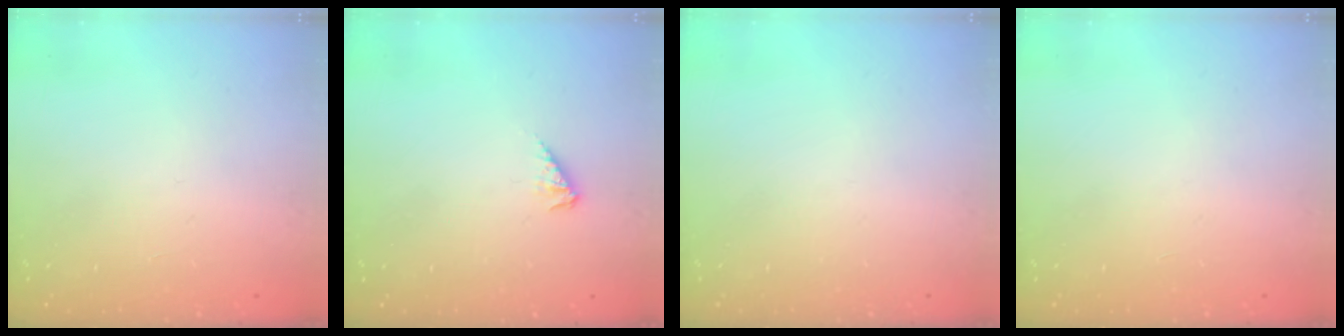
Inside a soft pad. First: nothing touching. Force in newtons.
{"total": 3.6, "press": 3.6, "slide": 0.6}
{"total": 0.0}
{"total": 0.0}